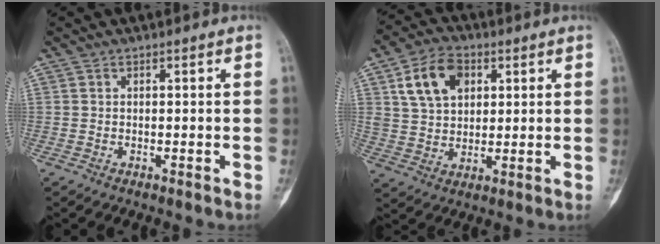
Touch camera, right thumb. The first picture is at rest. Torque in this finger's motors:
{"motor_torque": [-0.39, 0.68, 0.07, 0.06, 0.37]}